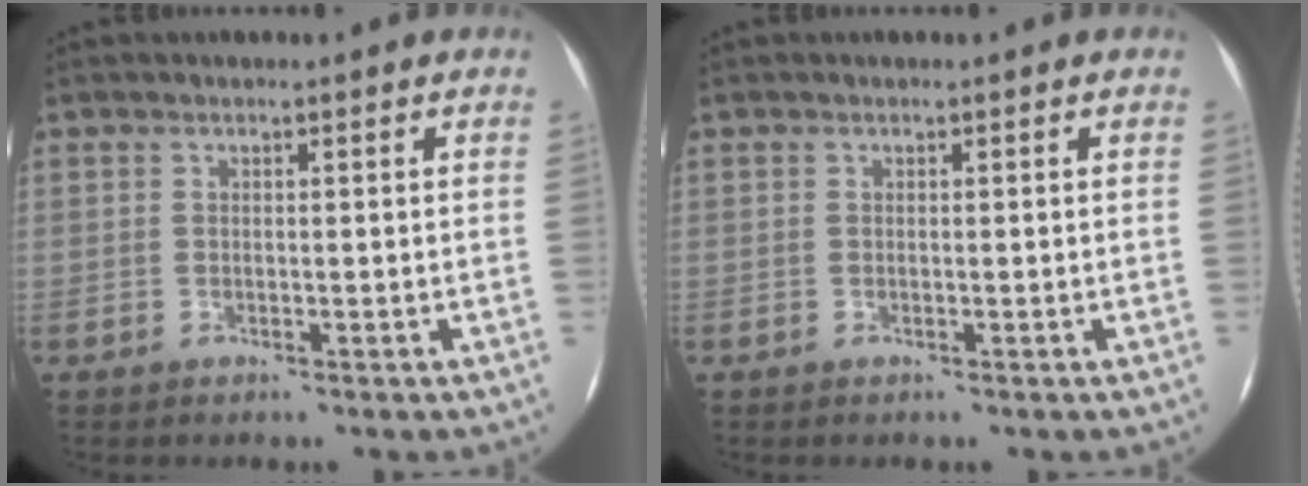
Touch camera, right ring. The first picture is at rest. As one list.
[{"total": 0.0}]